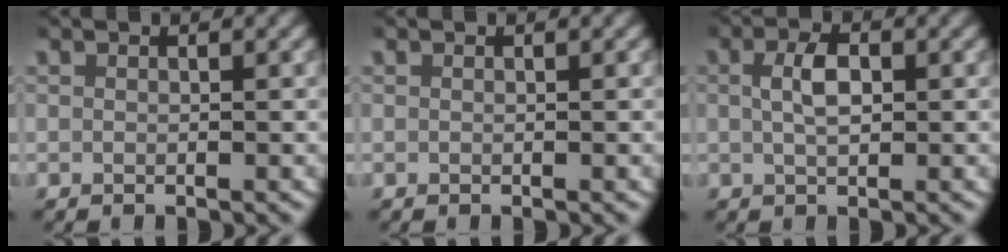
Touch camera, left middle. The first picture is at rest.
{"total": 0.0}
{"total": 2.5, "force": [0.3, 1.3, 2.2], "torque": [-0.040, 0.001, 0.005]}